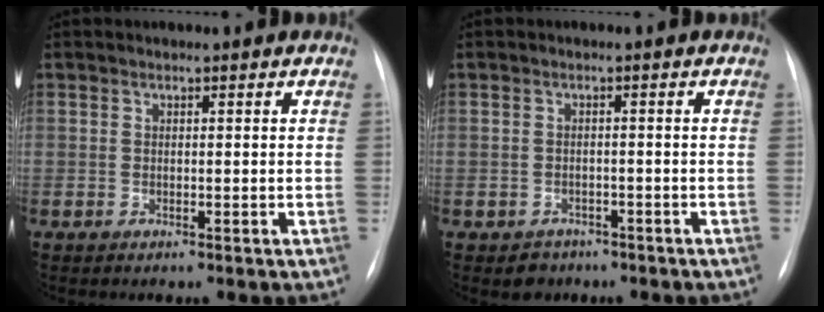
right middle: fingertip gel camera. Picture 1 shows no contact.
{"total": 2.6, "force": [-1.7, 2.0, 0.0], "torque": [-0.005, 0.009, -0.022]}